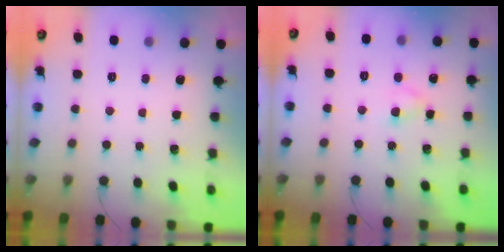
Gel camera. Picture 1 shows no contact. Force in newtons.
{"total": 2.9, "press": 2.8, "slide": 0.8}